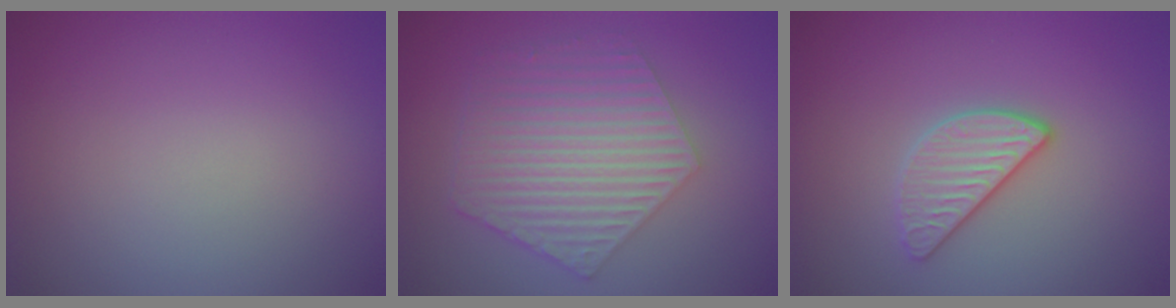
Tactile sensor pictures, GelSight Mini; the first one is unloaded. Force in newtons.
{"total": 6.2, "press": 4.5, "slide": 4.3}
{"total": 2.8, "press": 2.7, "slide": 0.9}